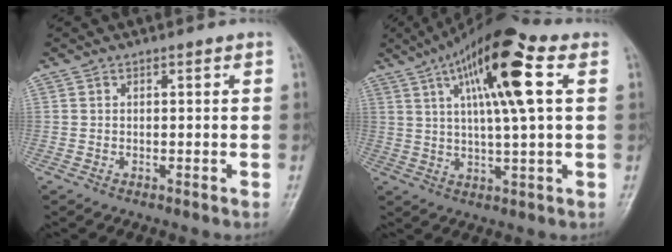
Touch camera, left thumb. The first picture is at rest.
{"total": 15.5, "force": [5.2, 3.2, 14.3], "torque": [-0.253, 0.009, 0.079]}